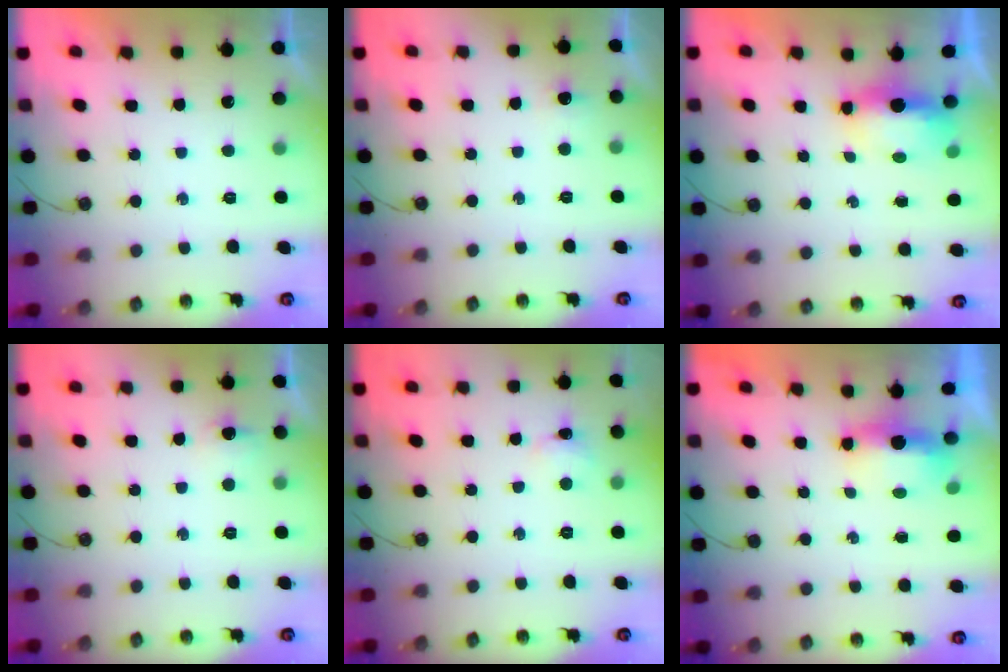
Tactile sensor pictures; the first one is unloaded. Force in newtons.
{"total": 3.0, "press": 2.8, "slide": 1.0}
{"total": 10.8, "press": 7.1, "slide": 8.1}
{"total": 5.4, "press": 5.3, "slide": 1.3}
{"total": 2.0, "press": 1.9, "slide": 0.4}
{"total": 5.2, "press": 5.0, "slide": 1.4}